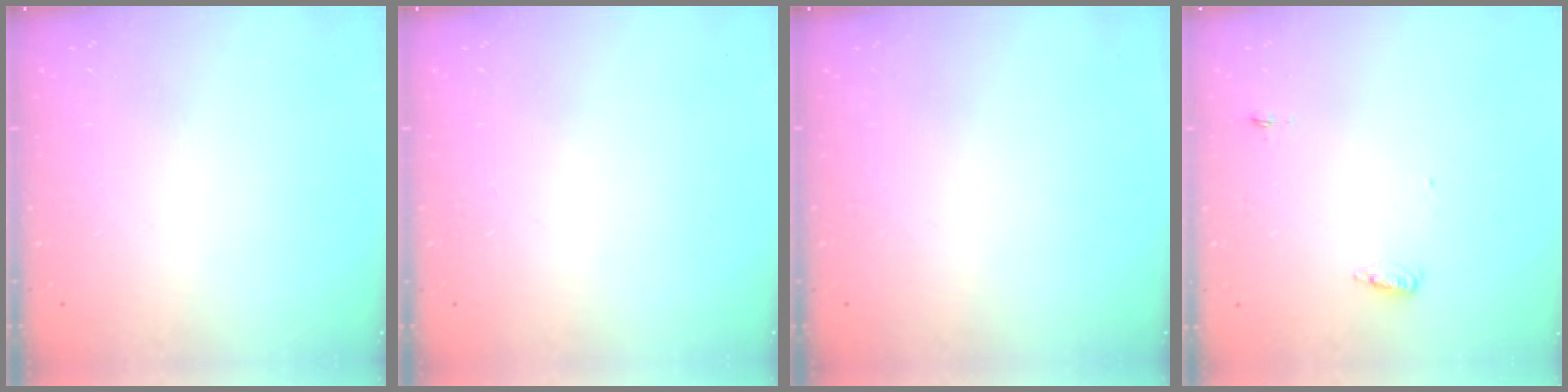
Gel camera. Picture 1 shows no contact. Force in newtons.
{"total": 0.0}
{"total": 0.0}
{"total": 4.7, "press": 4.5, "slide": 1.4}